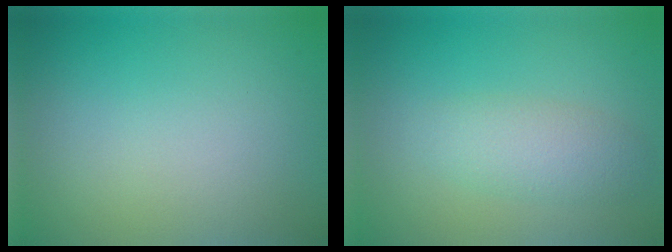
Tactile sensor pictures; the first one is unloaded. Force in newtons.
{"total": 2.6, "press": 2.6, "slide": 0.1}